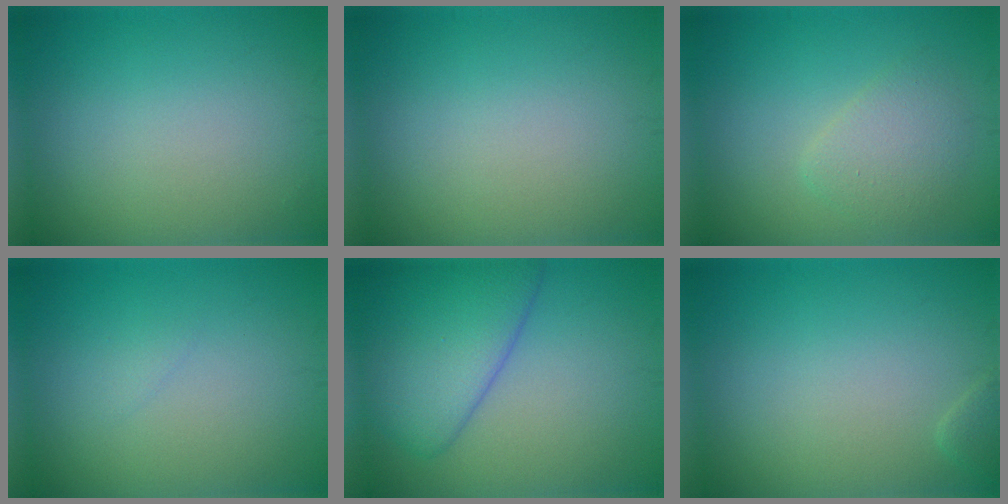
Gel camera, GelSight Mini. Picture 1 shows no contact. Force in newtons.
{"total": 0.0}
{"total": 2.5, "press": 2.5, "slide": 0.1}
{"total": 0.5, "press": 0.5, "slide": 0.1}
{"total": 6.5, "press": 6.5, "slide": 0.5}
{"total": 0.8, "press": 0.8, "slide": 0.1}